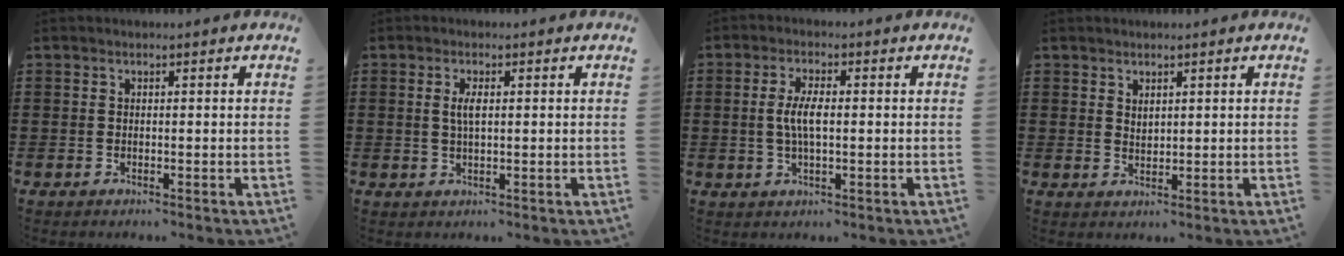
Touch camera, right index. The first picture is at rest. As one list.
[{"total": 2.5, "force": [0.5, 0.8, 2.3], "torque": [-0.048, 0.003, 0.006]}, {"total": 4.5, "force": [0.0, 1.4, 4.3], "torque": [-0.087, 0.000, -0.004]}, {"total": 1.5, "force": [1.3, 0.6, 0.3], "torque": [-0.007, 0.002, 0.026]}]